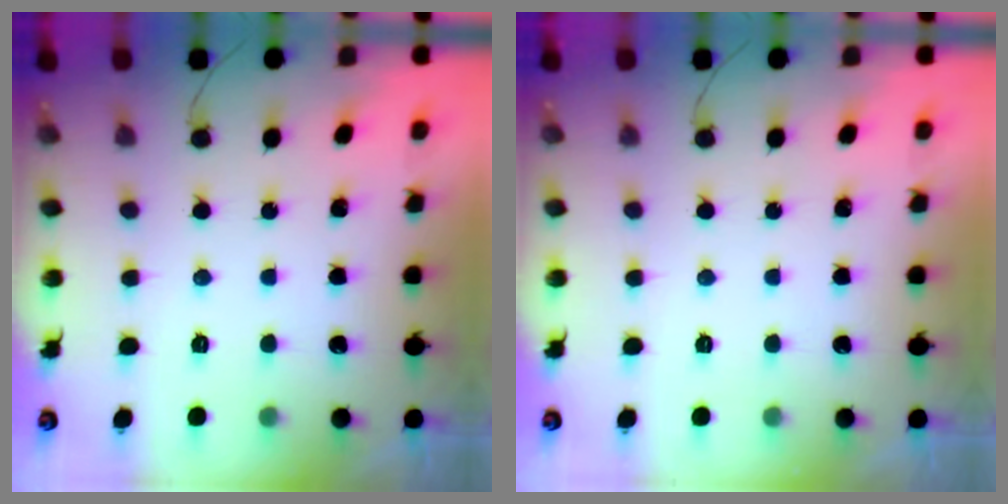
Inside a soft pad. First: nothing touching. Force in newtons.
{"total": 0.0}